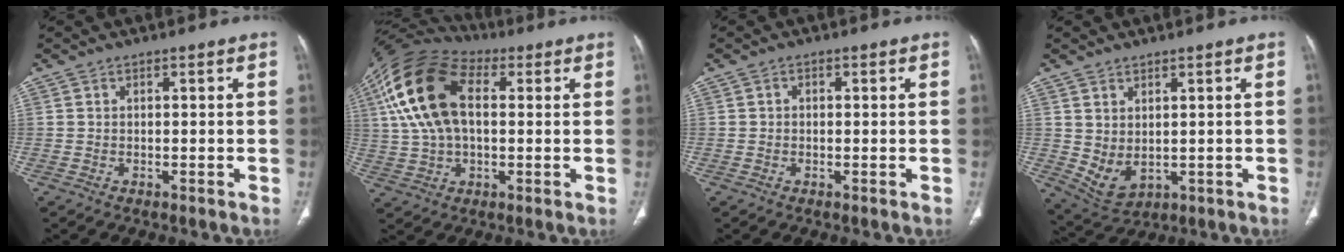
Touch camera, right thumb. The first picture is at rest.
{"total": 18.2, "force": [4.3, 10.4, 14.3], "torque": [-0.287, 0.025, 0.074]}
{"total": 0.7, "force": [0.1, 0.6, 0.4], "torque": [-0.001, 0.002, -0.002]}
{"total": 5.8, "force": [0.6, 3.7, 4.4], "torque": [-0.079, -0.010, 0.036]}